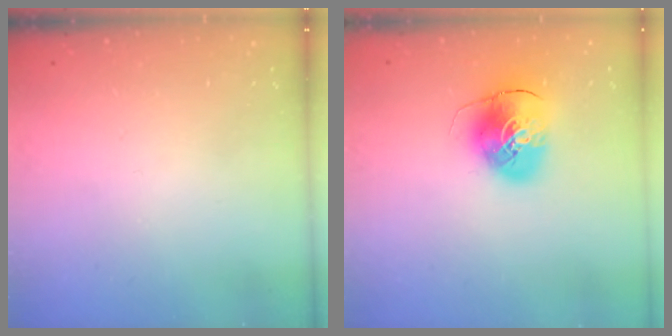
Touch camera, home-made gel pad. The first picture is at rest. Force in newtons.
{"total": 10.4, "press": 10.2, "slide": 1.8}